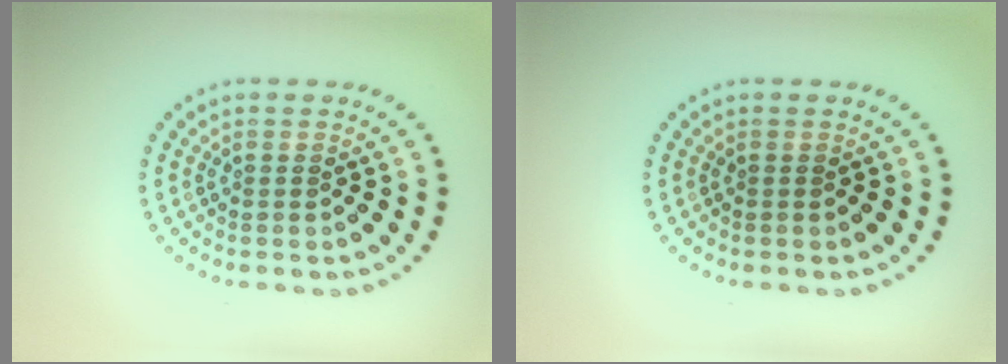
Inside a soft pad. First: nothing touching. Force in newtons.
{"total": 0.0}